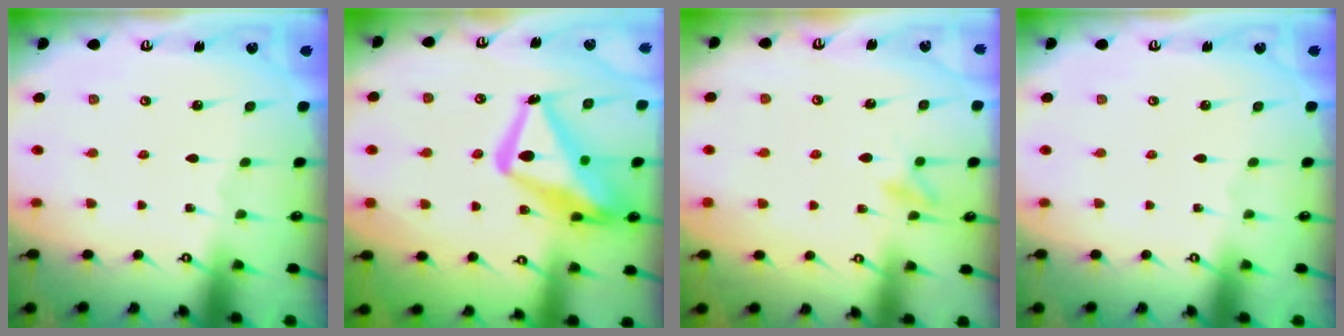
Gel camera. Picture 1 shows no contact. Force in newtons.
{"total": 19.7, "press": 19.6, "slide": 2.0}
{"total": 8.2, "press": 8.2, "slide": 0.8}
{"total": 0.0}